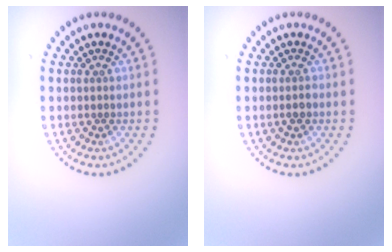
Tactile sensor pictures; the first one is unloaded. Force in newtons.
{"total": 1.0, "press": 0.9, "slide": 0.4}